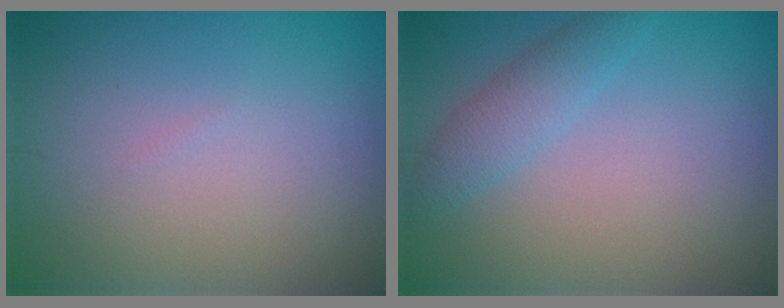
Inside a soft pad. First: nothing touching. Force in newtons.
{"total": 2.3, "press": 2.3, "slide": 0.2}